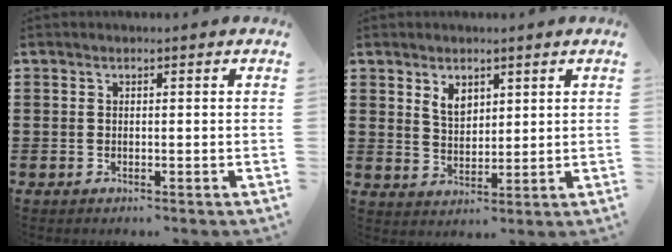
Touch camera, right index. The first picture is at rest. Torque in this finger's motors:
{"motor_torque": [0.61, 0.59, 0.20, 0.07]}